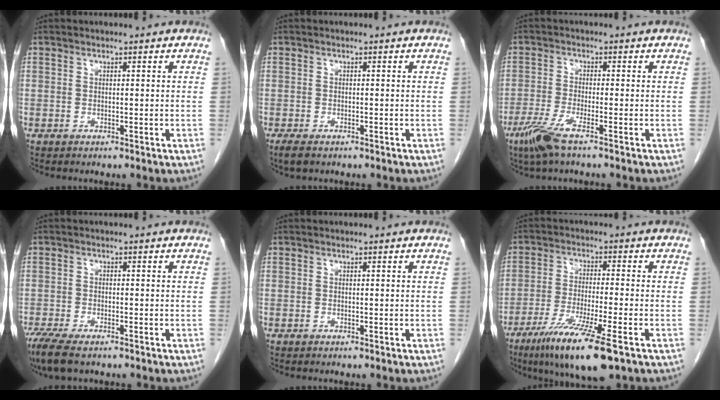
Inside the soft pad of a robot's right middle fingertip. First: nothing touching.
{"total": 2.5, "force": [-1.8, 1.0, 1.5], "torque": [-0.032, -0.006, -0.025]}
{"total": 5.0, "force": [-3.2, 0.2, 3.8], "torque": [-0.084, -0.012, -0.068]}
{"total": 7.1, "force": [-5.2, 2.2, 4.3], "torque": [-0.080, -0.017, -0.087]}
{"total": 0.0}
{"total": 11.8, "force": [-6.8, 0.5, 9.6], "torque": [-0.177, -0.035, -0.116]}